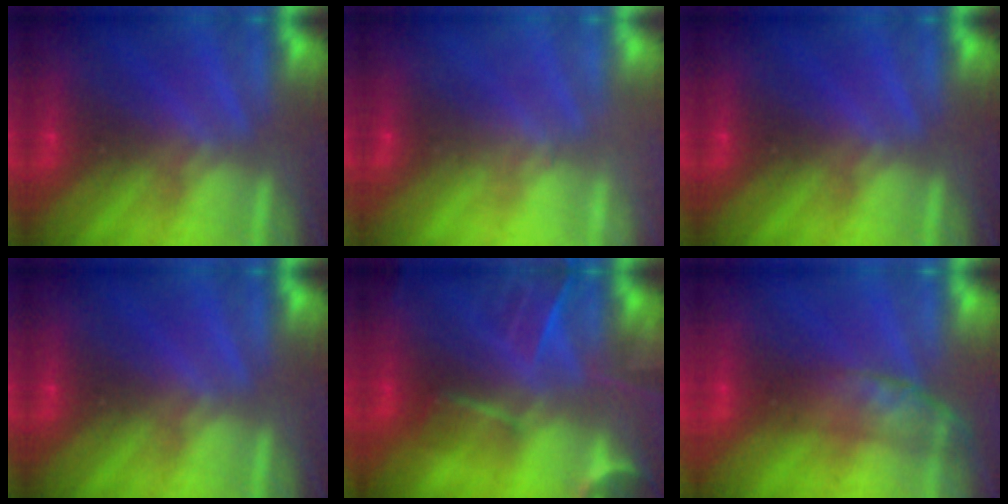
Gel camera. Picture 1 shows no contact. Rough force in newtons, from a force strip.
{"total": 2.0}
{"total": 0.0}
{"total": 0.0}
{"total": 12.7}
{"total": 2.7}